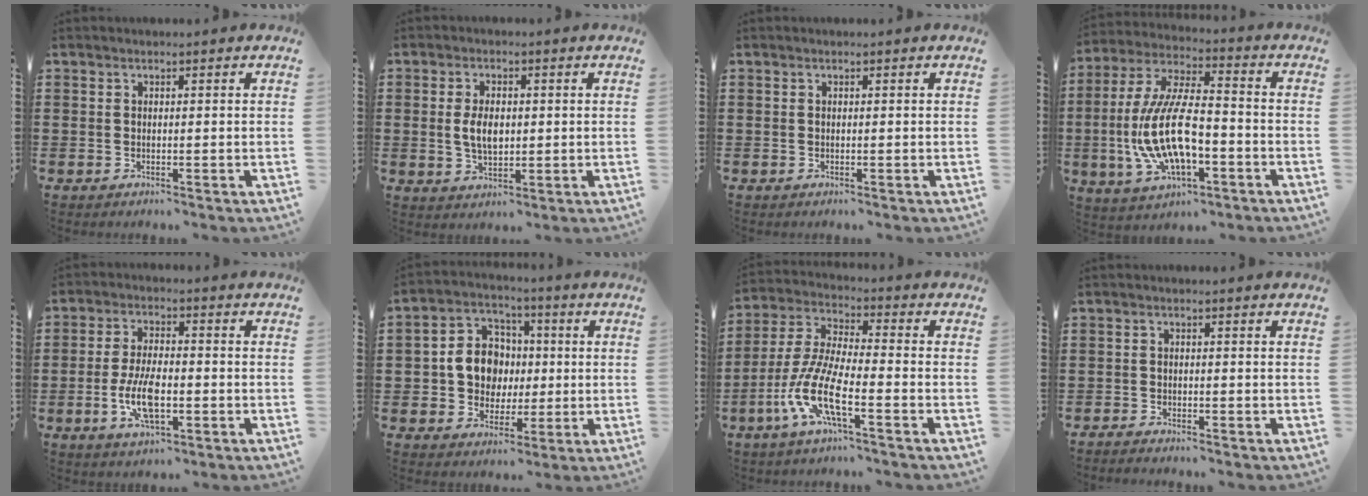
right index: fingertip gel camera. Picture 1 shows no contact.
{"total": 4.7, "force": [0.2, 2.5, 4.0], "torque": [-0.078, 0.002, -0.001]}
{"total": 0.0}
{"total": 13.8, "force": [-3.7, 5.7, 12.0], "torque": [-0.267, -0.004, -0.070]}
{"total": 8.0, "force": [-2.2, 3.4, 6.9], "torque": [-0.156, -0.006, -0.045]}
{"total": 7.7, "force": [0.0, 7.0, 3.2], "torque": [-0.086, 0.019, -0.001]}
{"total": 10.3, "force": [-5.0, 1.9, 8.8], "torque": [-0.223, -0.019, -0.105]}
{"total": 1.2, "force": [-1.2, 0.1, -0.1], "torque": [-0.002, 0.004, -0.026]}